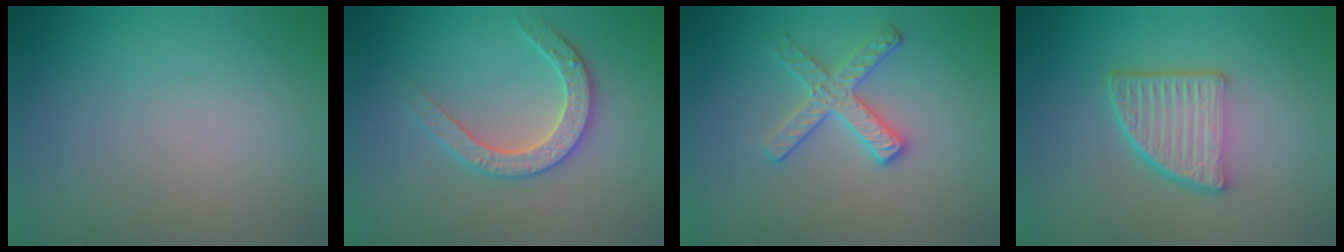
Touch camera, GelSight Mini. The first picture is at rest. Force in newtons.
{"total": 3.0, "press": 2.9, "slide": 0.5}
{"total": 2.8, "press": 2.7, "slide": 0.5}
{"total": 5.5, "press": 3.9, "slide": 3.9}